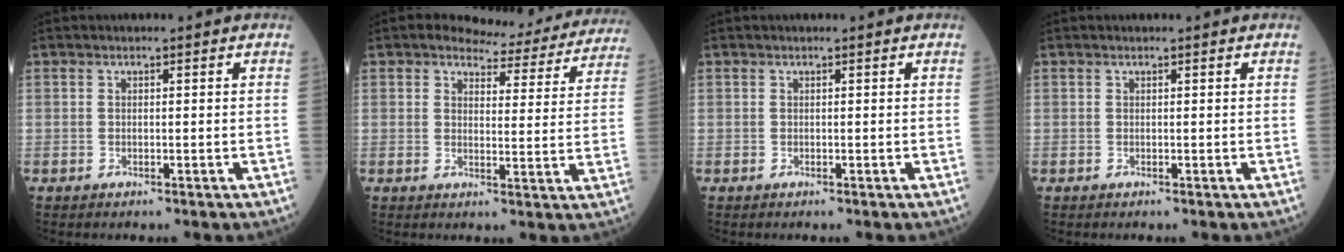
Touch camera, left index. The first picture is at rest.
{"total": 12.8, "force": [11.8, 4.1, 2.8], "torque": [-0.013, -0.018, 0.118]}
{"total": 0.0}
{"total": 0.0}